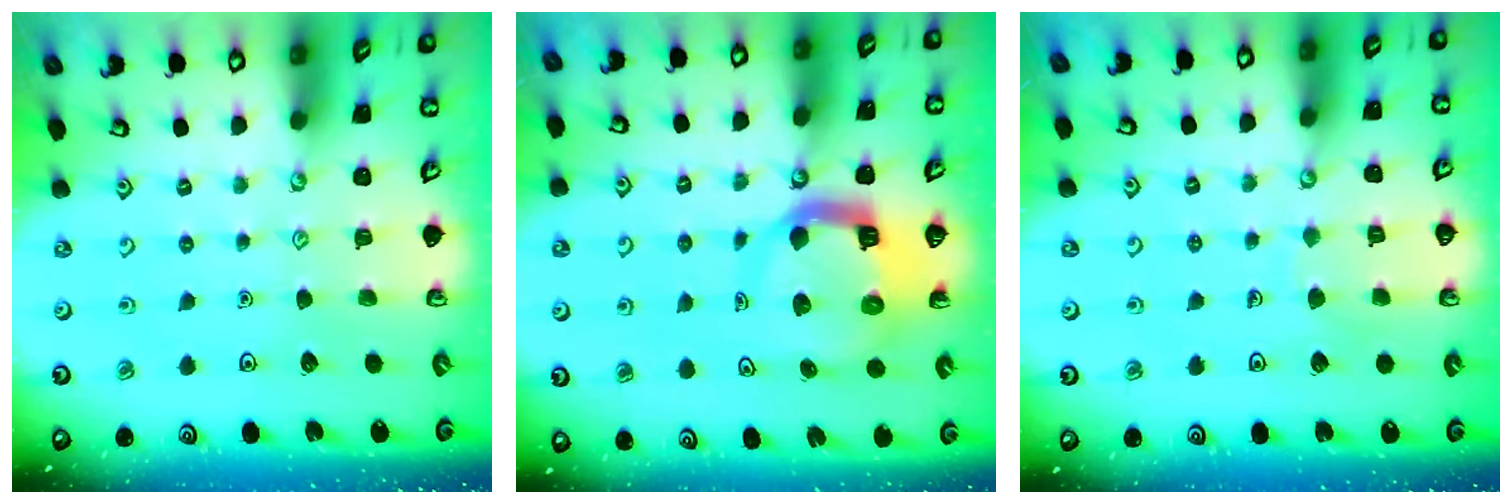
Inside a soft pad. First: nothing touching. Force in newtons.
{"total": 9.7, "press": 9.6, "slide": 1.3}
{"total": 4.8, "press": 4.8, "slide": 0.4}